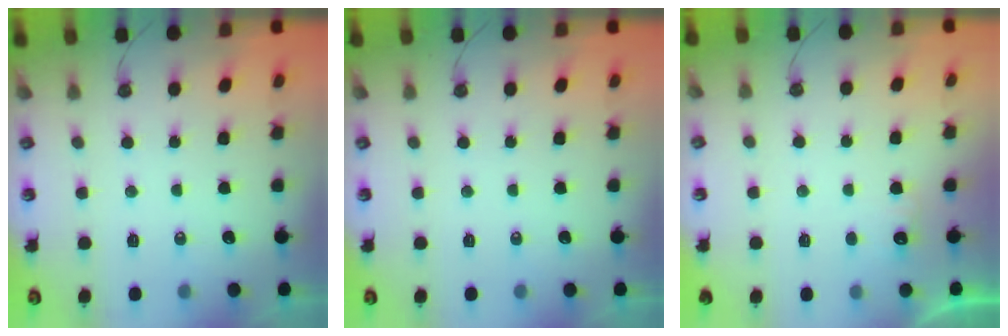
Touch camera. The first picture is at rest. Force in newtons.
{"total": 0.0}
{"total": 4.6, "press": 4.4, "slide": 1.1}